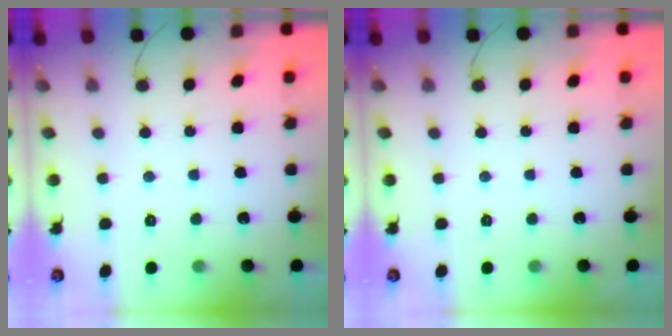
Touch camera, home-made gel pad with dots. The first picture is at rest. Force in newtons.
{"total": 0.0}